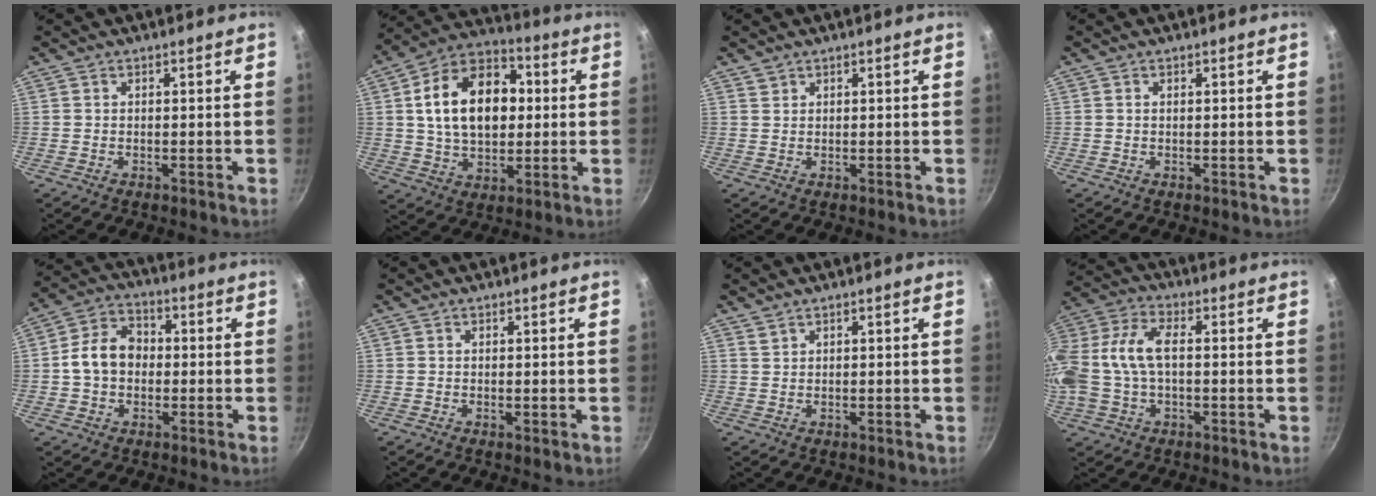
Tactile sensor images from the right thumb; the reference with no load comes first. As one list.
[{"total": 18.6, "force": [2.8, 12.2, 13.8], "torque": [-0.199, 0.017, 0.045]}, {"total": 0.9, "force": [0.8, 0.5, 0.0], "torque": [0.012, -0.004, 0.010]}, {"total": 0.0}, {"total": 9.3, "force": [-0.4, 7.2, 5.8], "torque": [-0.090, 0.028, -0.018]}, {"total": 0.6, "force": [0.0, 0.1, 0.6], "torque": [-0.013, -0.005, 0.001]}, {"total": 0.9, "force": [0.9, 0.2, 0.1], "torque": [0.003, -0.005, 0.016]}, {"total": 15.4, "force": [0.4, 8.7, 12.7], "torque": [-0.301, 0.033, 0.008]}]